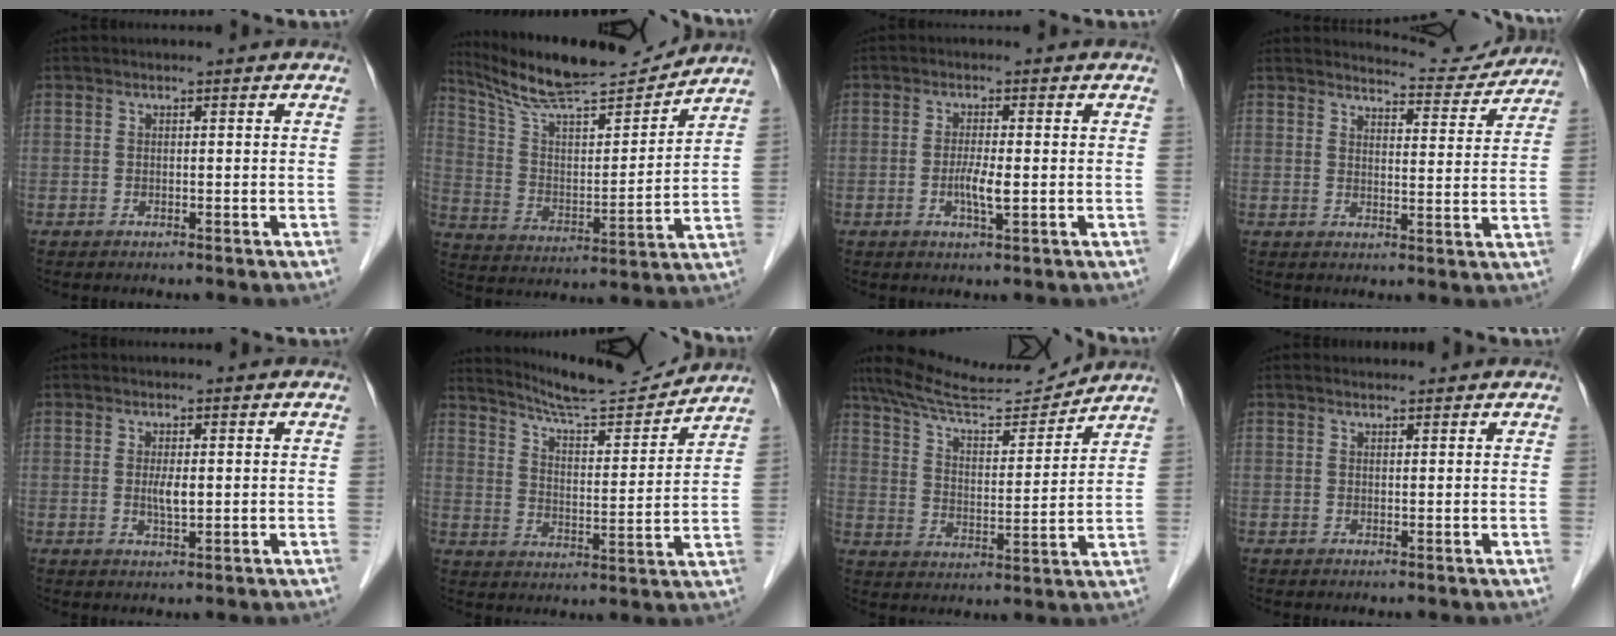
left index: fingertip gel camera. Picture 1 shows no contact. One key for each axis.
{"total": 16.5, "fx": 15.3, "fy": 1.0, "fz": 6.1, "tx": -0.113, "ty": -0.010, "tz": 0.260}
{"total": 3.2, "fx": -1.4, "fy": 0.2, "fz": 2.9, "tx": -0.059, "ty": -0.011, "tz": -0.025}
{"total": 7.3, "fx": 7.3, "fy": 0.6, "fz": -0.4, "tx": 0.009, "ty": -0.016, "tz": 0.083}
{"total": 2.1, "fx": -0.6, "fy": 0.4, "fz": 2.0, "tx": -0.040, "ty": -0.010, "tz": -0.009}
{"total": 12.7, "fx": 12.3, "fy": -0.2, "fz": 3.2, "tx": -0.057, "ty": -0.011, "tz": 0.188}
{"total": 13.0, "fx": 12.4, "fy": 0.8, "fz": 4.0, "tx": -0.074, "ty": -0.004, "tz": 0.206}
{"total": 0.0}